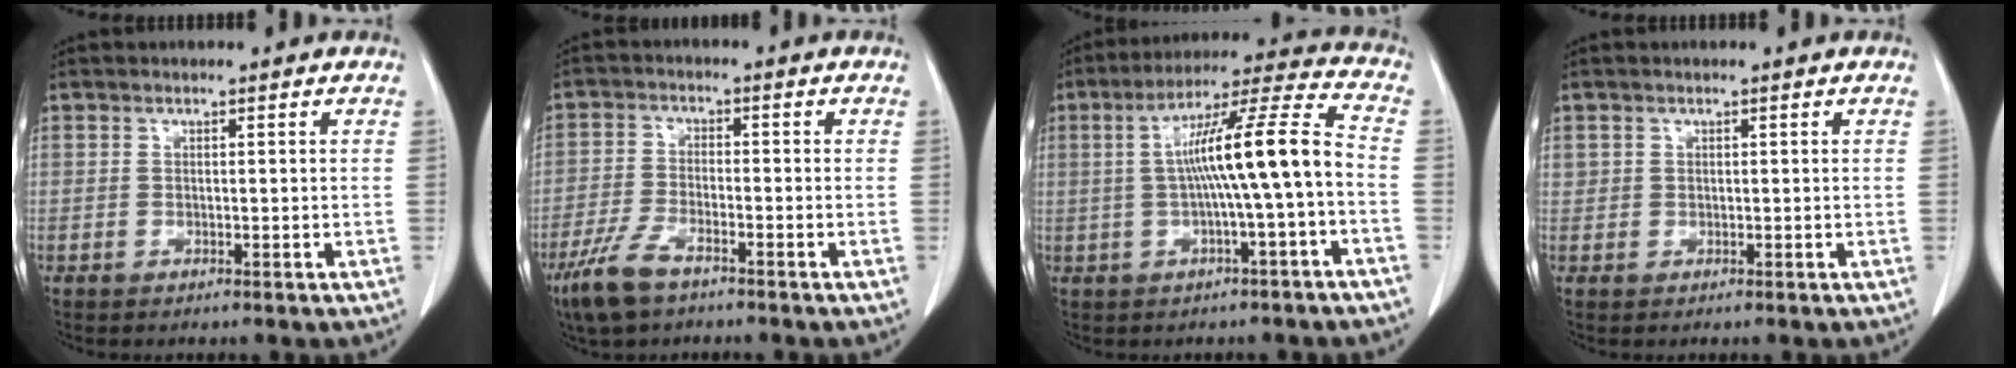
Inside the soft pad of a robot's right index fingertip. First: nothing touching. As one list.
[{"total": 6.9, "force": [-4.8, 2.0, 4.5], "torque": [-0.103, -0.011, -0.090]}, {"total": 12.4, "force": [-1.1, -0.2, 12.3], "torque": [-0.206, 0.029, -0.019]}, {"total": 0.9, "force": [0.3, 0.8, 0.1], "torque": [0.011, 0.006, 0.004]}]